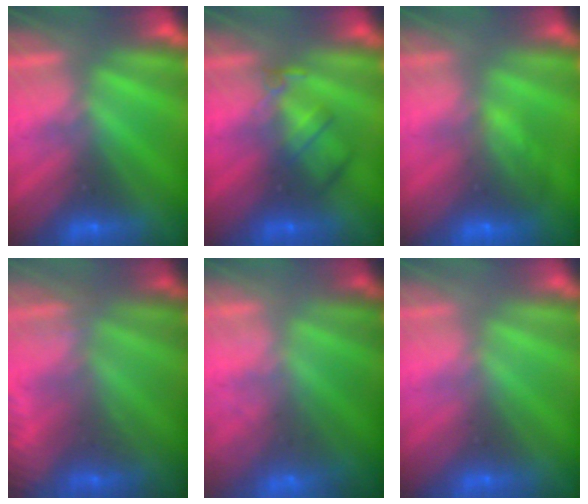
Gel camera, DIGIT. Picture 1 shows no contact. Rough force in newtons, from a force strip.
{"total": 2.4}
{"total": 8.5}
{"total": 3.6}
{"total": 7.3}
{"total": 2.8}